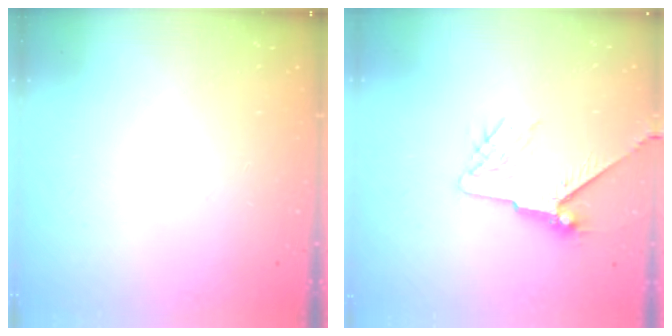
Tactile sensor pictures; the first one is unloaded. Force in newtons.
{"total": 7.3, "press": 7.2, "slide": 1.0}